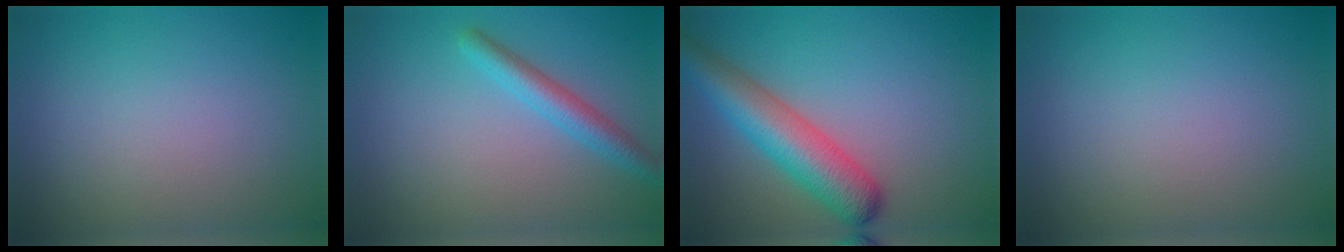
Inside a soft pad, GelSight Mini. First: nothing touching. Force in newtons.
{"total": 2.8, "press": 2.8, "slide": 0.2}
{"total": 6.5, "press": 6.5, "slide": 0.5}
{"total": 0.0}